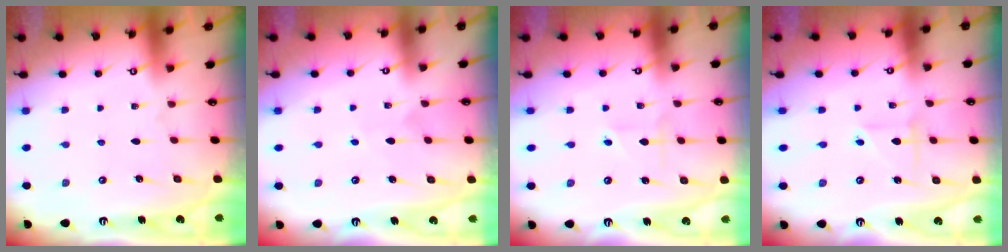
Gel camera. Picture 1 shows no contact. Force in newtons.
{"total": 3.0, "press": 3.0, "slide": 0.4}
{"total": 1.9, "press": 1.8, "slide": 0.4}
{"total": 2.5, "press": 2.5, "slide": 0.1}